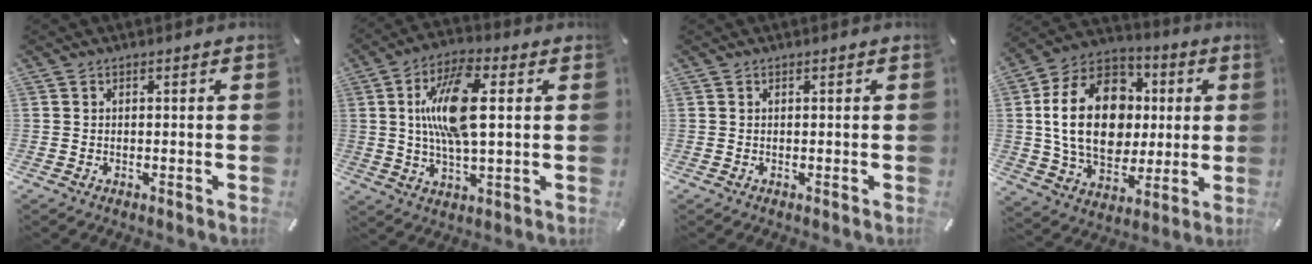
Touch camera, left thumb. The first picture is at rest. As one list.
[{"total": 15.4, "force": [2.8, 6.3, 13.8], "torque": [-0.285, 0.000, 0.039]}, {"total": 0.0}, {"total": 22.5, "force": [1.8, 16.9, 14.7], "torque": [-0.290, 0.012, 0.033]}]